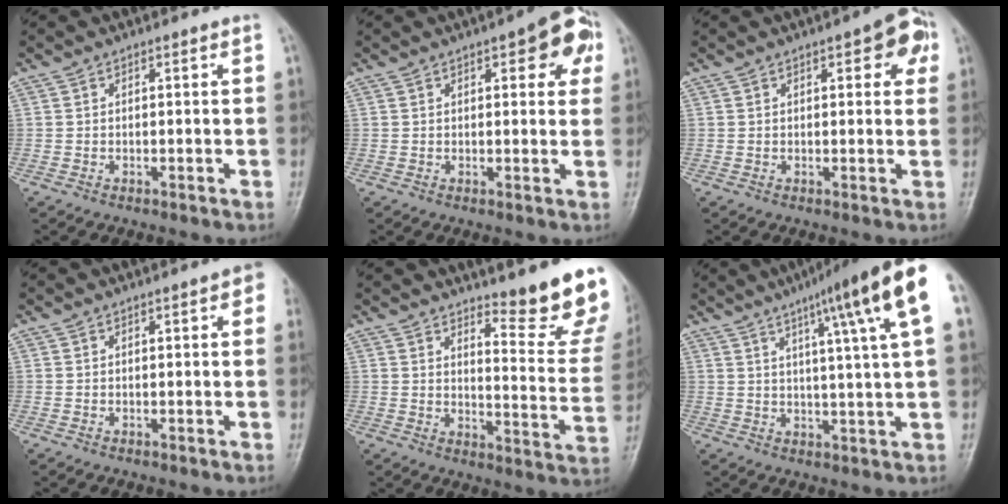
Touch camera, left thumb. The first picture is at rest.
{"total": 8.5, "force": [3.5, 3.4, 7.0], "torque": [-0.055, 0.002, 0.033]}
{"total": 6.7, "force": [2.7, 2.7, 5.5], "torque": [-0.041, 0.003, 0.022]}
{"total": 2.8, "force": [1.0, 0.9, 2.4], "torque": [-0.019, 0.003, 0.005]}
{"total": 14.2, "force": [11.6, 1.4, 8.0], "torque": [-0.081, -0.124, 0.149]}
{"total": 15.8, "force": [7.0, 0.5, 14.2], "torque": [-0.200, -0.005, 0.091]}